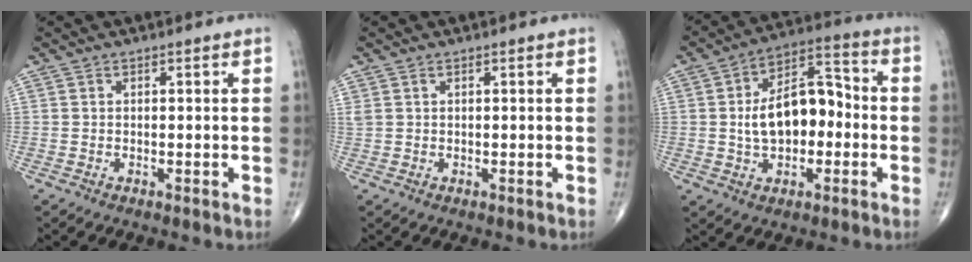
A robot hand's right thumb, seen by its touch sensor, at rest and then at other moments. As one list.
[{"total": 0.8, "force": [0.5, 0.4, 0.5], "torque": [-0.012, 0.013, 0.013]}, {"total": 13.9, "force": [-0.7, 8.2, 11.3], "torque": [-0.163, 0.039, -0.016]}]